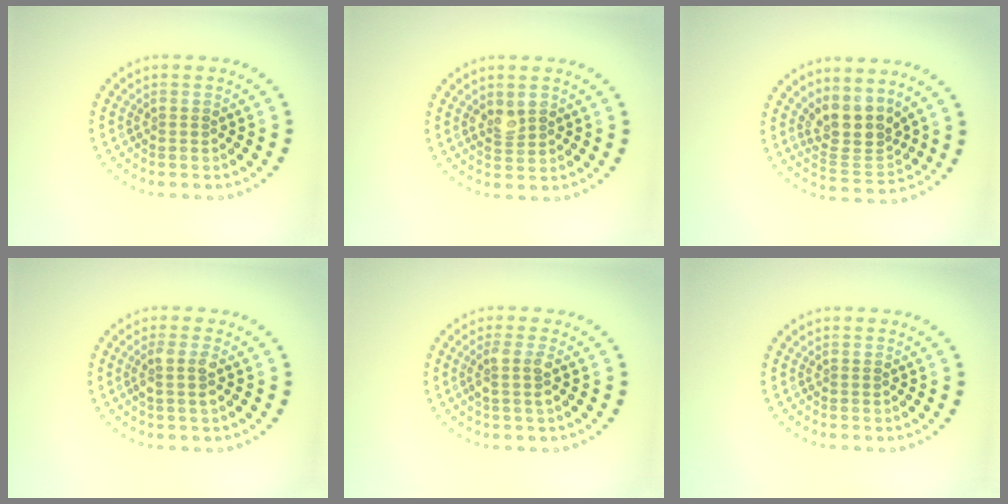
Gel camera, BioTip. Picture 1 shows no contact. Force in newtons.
{"total": 1.6, "press": 1.5, "slide": 0.3}
{"total": 3.9, "press": 3.2, "slide": 2.1}
{"total": 1.8, "press": 1.5, "slide": 1.0}
{"total": 1.9, "press": 1.5, "slide": 1.1}
{"total": 0.0}